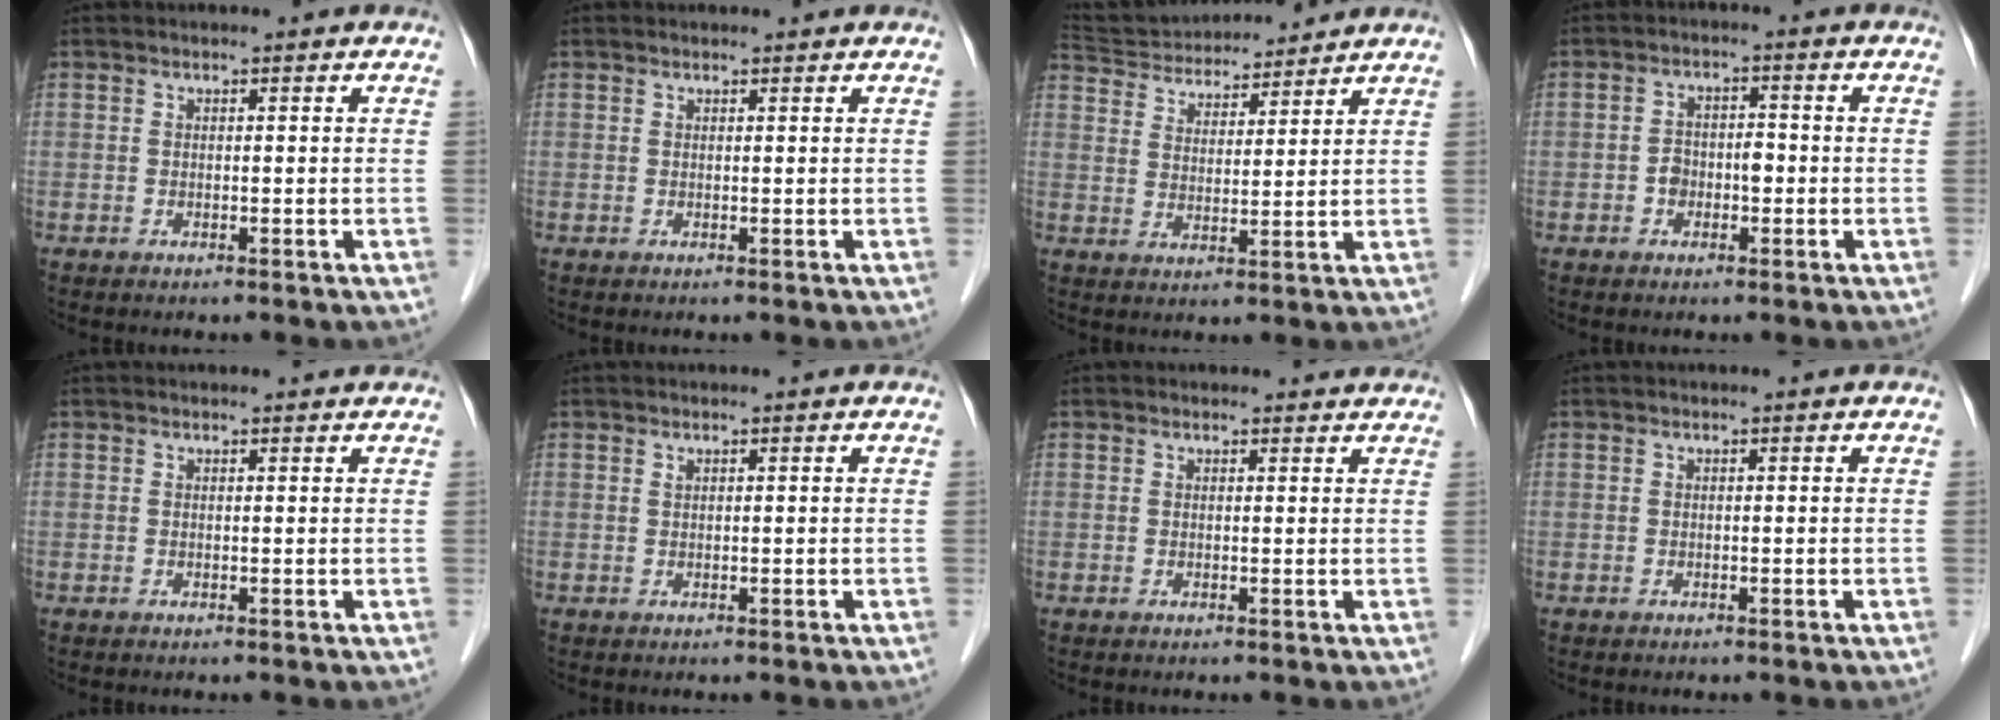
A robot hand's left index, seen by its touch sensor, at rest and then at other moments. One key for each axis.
{"total": 0.7, "fx": 0.6, "fy": 0.2, "fz": 0.1, "tx": -0.009, "ty": 0.005, "tz": 0.007}
{"total": 13.7, "fx": 12.8, "fy": 3.2, "fz": 3.7, "tx": -0.075, "ty": 0.033, "tz": 0.214}
{"total": 3.2, "fx": -1.2, "fy": 2.1, "fz": 2.1, "tx": -0.037, "ty": 0.012, "tz": -0.023}
{"total": 1.6, "fx": 1.5, "fy": 0.4, "fz": 0.4, "tx": -0.012, "ty": 0.006, "tz": 0.011}
{"total": 0.0}
{"total": 1.7, "fx": 1.6, "fy": 0.7, "fz": -0.1, "tx": -0.002, "ty": -0.002, "tz": 0.007}
{"total": 0.0}